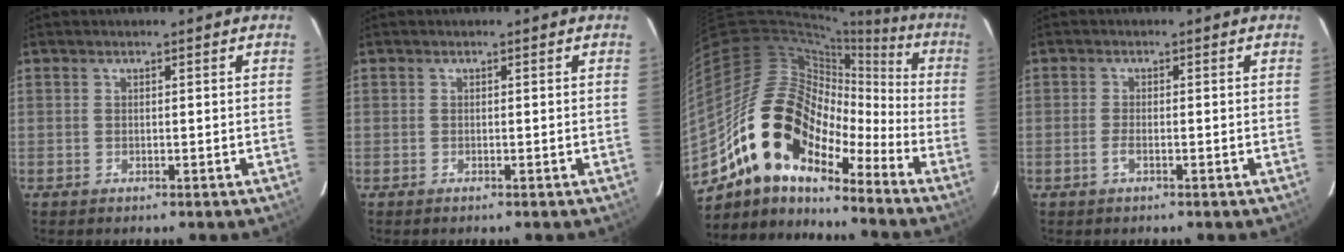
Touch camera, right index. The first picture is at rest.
{"total": 0.0}
{"total": 17.8, "force": [-11.5, 10.2, 9.0], "torque": [-0.168, 0.016, -0.216]}
{"total": 1.6, "force": [-0.8, 0.5, 1.3], "torque": [-0.029, 0.000, -0.017]}